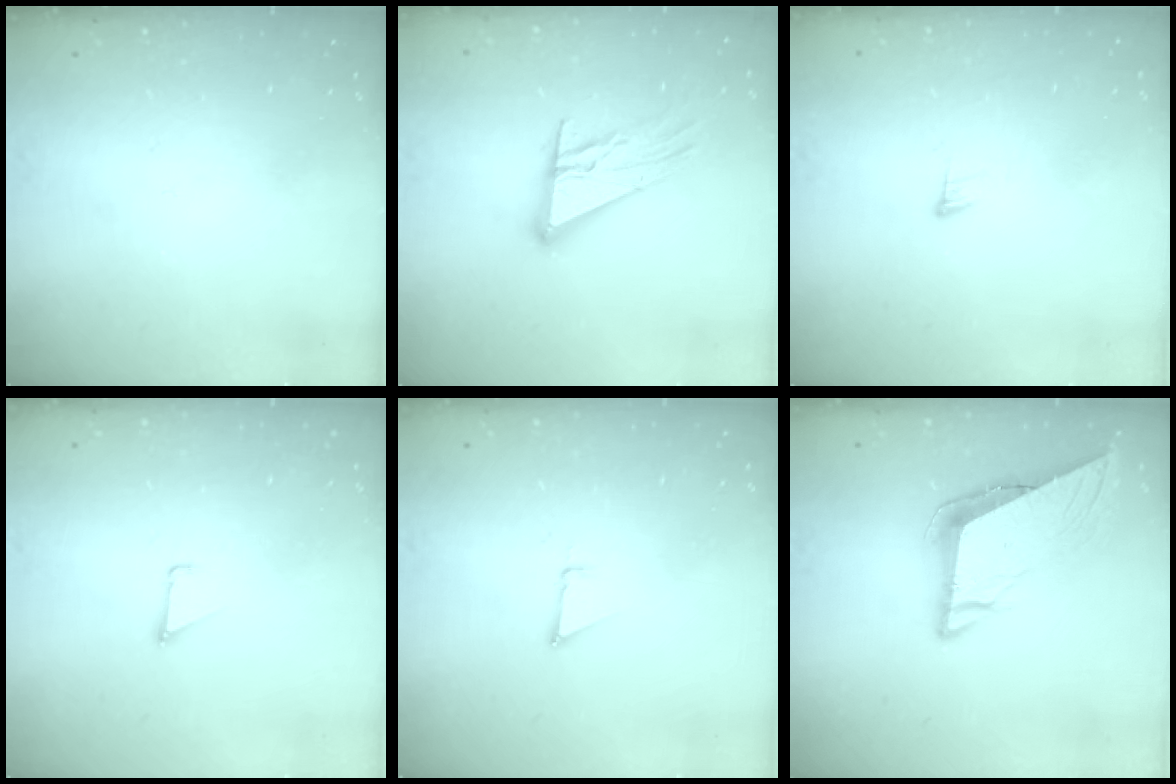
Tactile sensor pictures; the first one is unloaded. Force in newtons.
{"total": 13.6, "press": 13.5, "slide": 1.3}
{"total": 4.0, "press": 4.0, "slide": 0.3}
{"total": 0.9, "press": 0.9, "slide": 0.1}
{"total": 2.5, "press": 2.5, "slide": 0.1}
{"total": 8.8, "press": 8.8, "slide": 0.9}